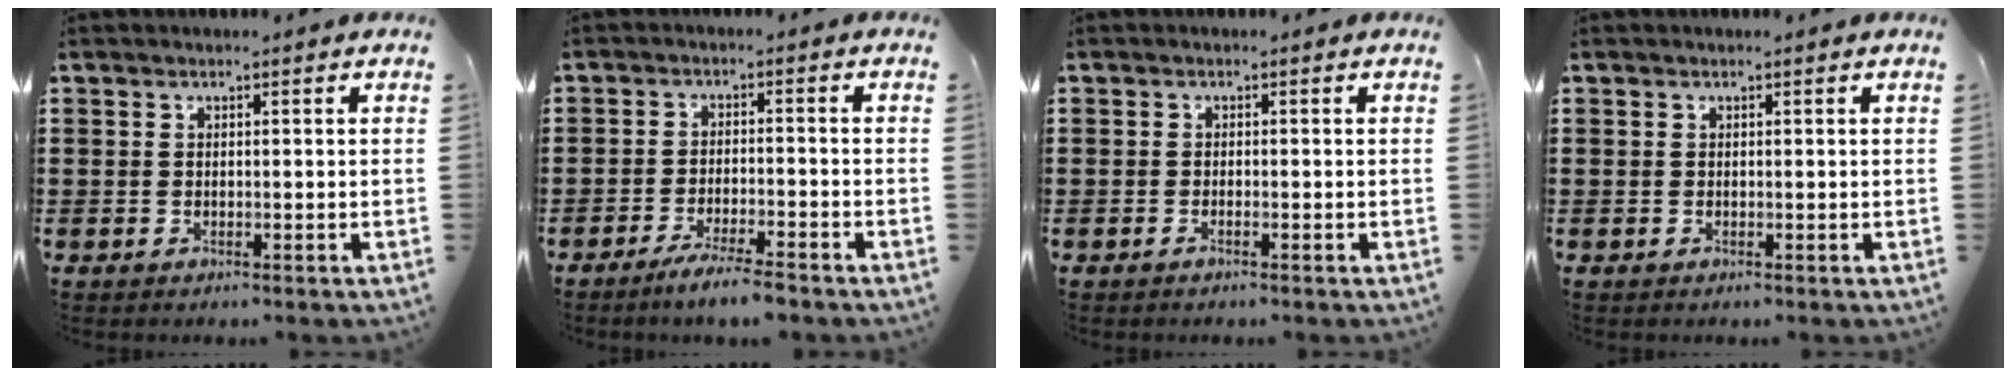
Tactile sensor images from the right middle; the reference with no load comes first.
{"total": 4.2, "force": [-3.6, -0.2, 2.2], "torque": [-0.042, -0.007, -0.067]}
{"total": 0.5, "force": [-0.4, 0.0, 0.4], "torque": [-0.008, -0.002, -0.007]}
{"total": 0.0}